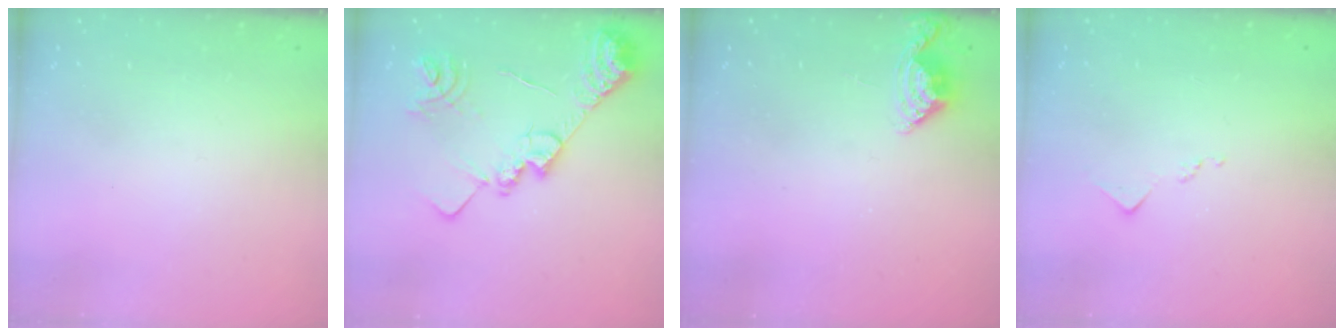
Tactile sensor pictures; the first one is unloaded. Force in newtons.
{"total": 18.5, "press": 18.4, "slide": 1.4}
{"total": 5.6, "press": 5.6, "slide": 0.7}
{"total": 6.6, "press": 6.6, "slide": 0.7}